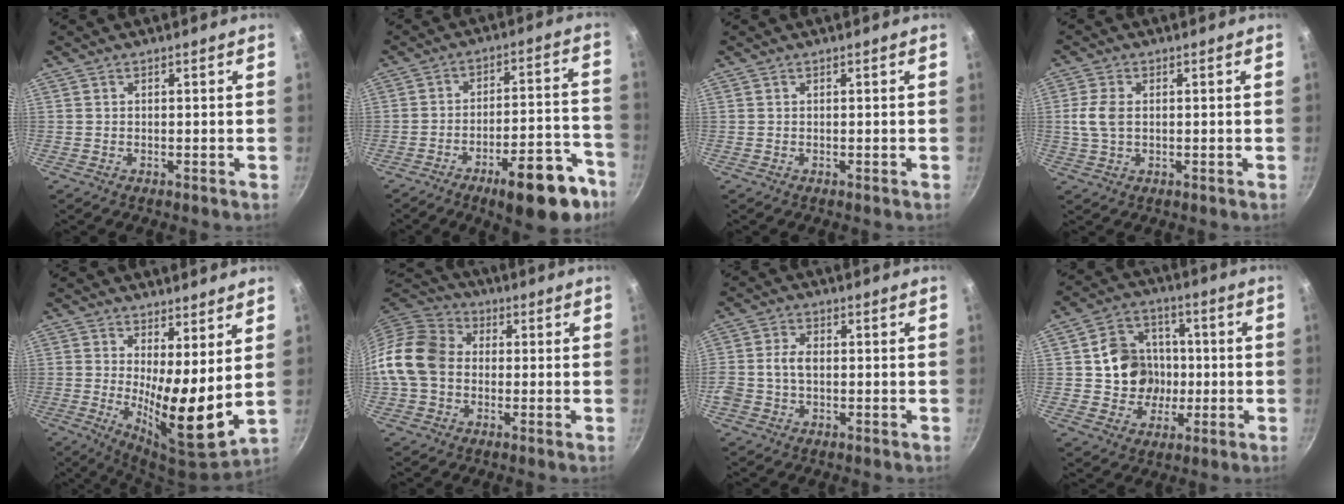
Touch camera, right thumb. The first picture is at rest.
{"total": 16.7, "force": [-10.0, 5.8, 12.1], "torque": [-0.121, 0.071, -0.136]}
{"total": 0.0}
{"total": 5.1, "force": [0.4, 3.2, 4.0], "torque": [-0.087, 0.005, 0.005]}
{"total": 12.6, "force": [3.0, 3.6, 11.7], "torque": [-0.181, -0.054, 0.046]}
{"total": 12.9, "force": [-0.4, 10.3, 7.7], "torque": [-0.120, 0.025, -0.026]}
{"total": 5.3, "force": [-0.4, 3.7, 3.8], "torque": [-0.070, 0.015, -0.014]}
{"total": 12.5, "force": [-0.3, 11.2, 5.5], "torque": [-0.055, 0.021, -0.005]}